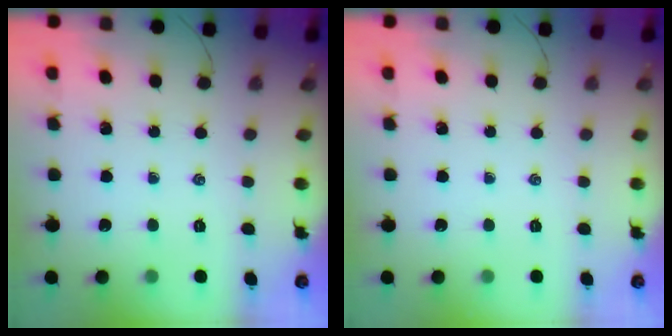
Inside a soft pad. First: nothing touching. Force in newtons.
{"total": 0.0}